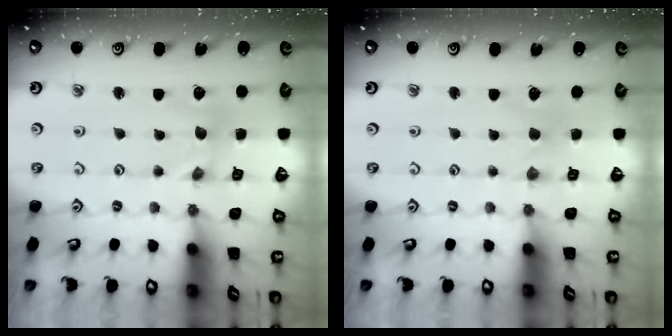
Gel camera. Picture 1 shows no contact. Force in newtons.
{"total": 0.9, "press": 0.8, "slide": 0.2}